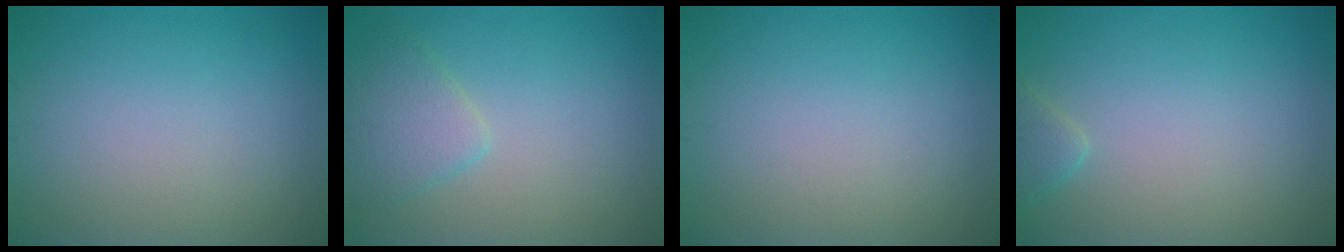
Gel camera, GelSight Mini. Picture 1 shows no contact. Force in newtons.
{"total": 2.7, "press": 2.7, "slide": 0.3}
{"total": 0.0}
{"total": 1.4, "press": 1.4, "slide": 0.1}